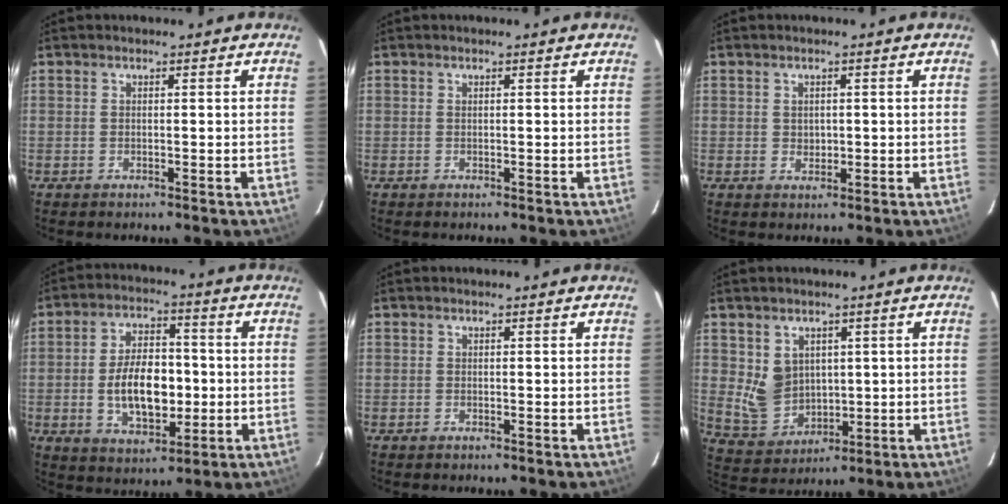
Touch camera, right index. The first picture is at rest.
{"total": 0.0}
{"total": 1.9, "force": [0.2, 1.7, 0.8], "torque": [-0.011, 0.002, 0.007]}
{"total": 12.2, "force": [-1.6, 6.8, 10.0], "torque": [-0.189, 0.011, -0.015]}
{"total": 0.0}
{"total": 7.5, "force": [1.9, 6.5, 3.3], "torque": [-0.067, -0.003, 0.061]}